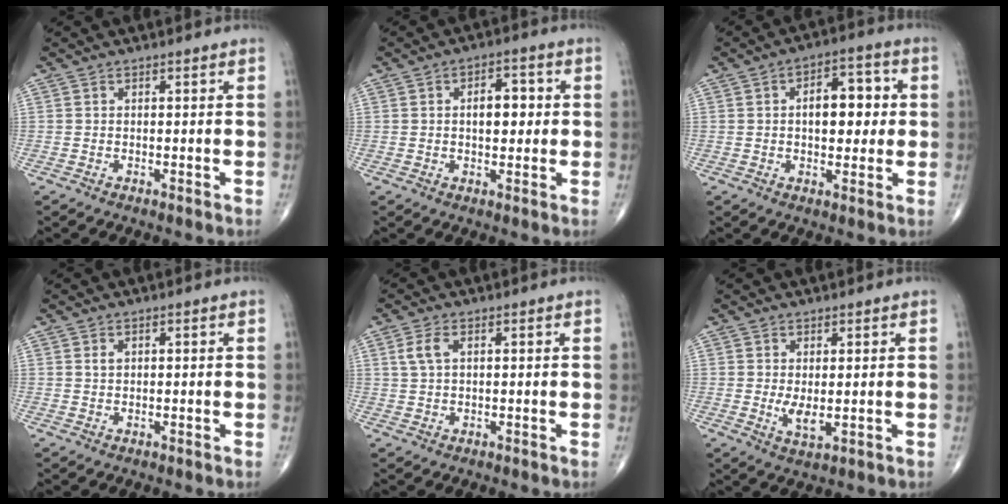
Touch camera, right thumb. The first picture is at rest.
{"total": 6.2, "force": [0.6, 3.6, 5.1], "torque": [-0.053, 0.009, 0.007]}
{"total": 10.0, "force": [1.0, 5.7, 8.1], "torque": [-0.085, 0.014, 0.014]}
{"total": 1.0, "force": [0.4, 0.6, 0.6], "torque": [-0.009, 0.002, 0.009]}
{"total": 3.2, "force": [1.1, 1.7, 2.5], "torque": [-0.061, 0.009, 0.023]}
{"total": 3.4, "force": [0.2, 1.2, 3.2], "torque": [-0.055, -0.012, 0.011]}